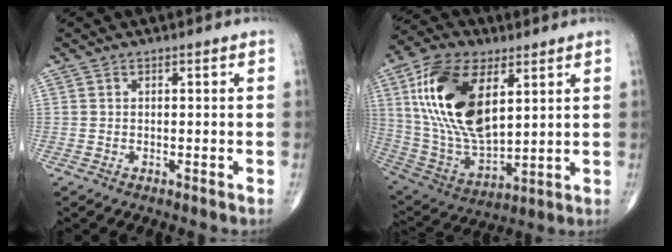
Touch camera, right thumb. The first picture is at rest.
{"total": 21.8, "force": [6.9, 11.3, 17.3], "torque": [-0.325, -0.024, 0.133]}